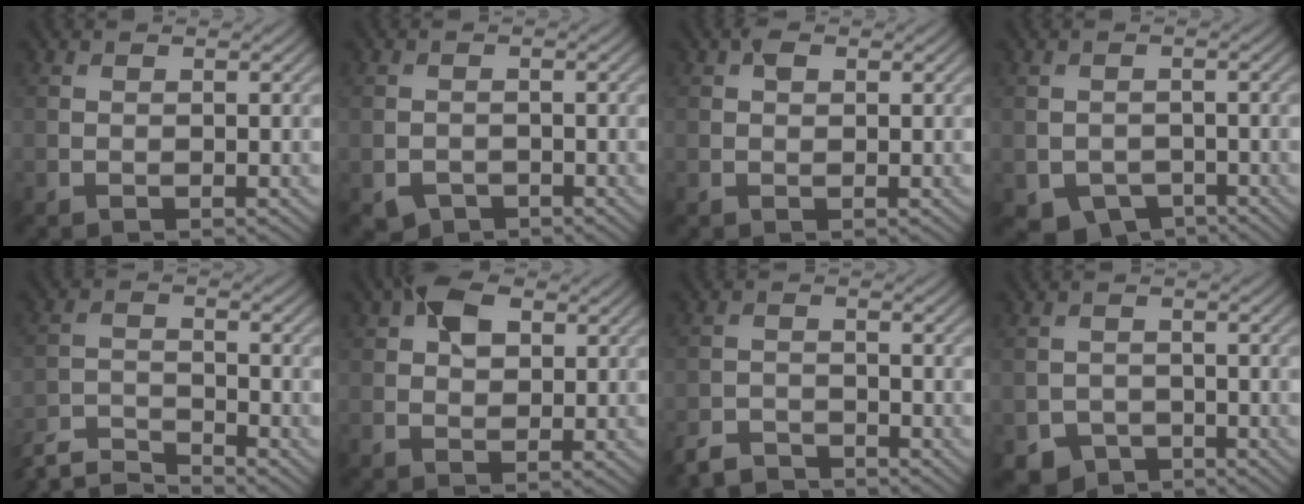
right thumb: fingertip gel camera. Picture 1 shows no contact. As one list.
[{"total": 1.8, "force": [-1.3, 1.1, 0.5], "torque": [-0.009, -0.005, -0.024]}, {"total": 1.3, "force": [0.6, 0.8, 0.8], "torque": [-0.014, 0.002, 0.009]}, {"total": 3.9, "force": [-2.4, 2.6, 1.5], "torque": [-0.030, -0.016, -0.039]}, {"total": 6.5, "force": [-6.1, 1.0, 2.0], "torque": [-0.043, -0.011, -0.122]}, {"total": 4.6, "force": [1.8, 2.9, 3.1], "torque": [-0.055, 0.009, 0.025]}, {"total": 3.8, "force": [-3.6, 0.9, 0.8], "torque": [-0.014, -0.005, -0.076]}, {"total": 3.4, "force": [-2.5, 2.1, 0.8], "torque": [-0.012, -0.006, -0.047]}]